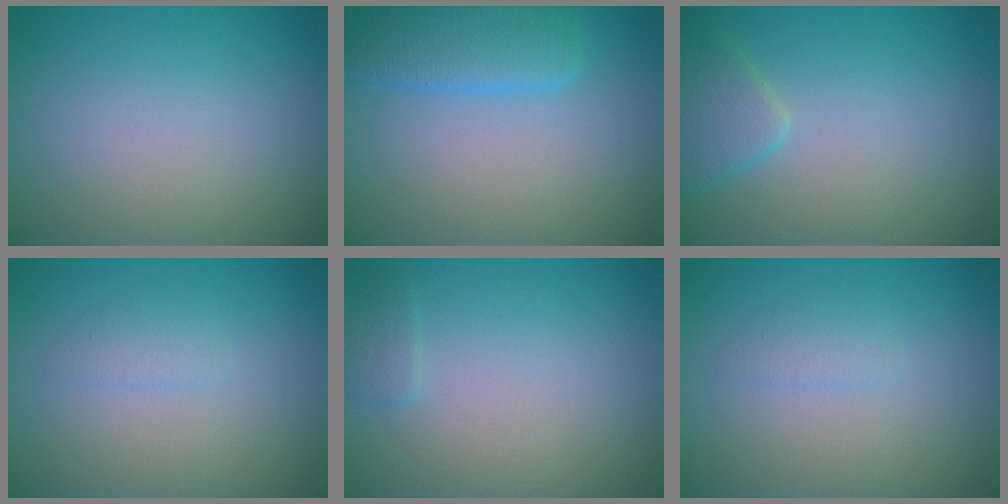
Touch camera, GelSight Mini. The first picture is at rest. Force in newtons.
{"total": 4.2, "press": 4.2, "slide": 0.2}
{"total": 2.5, "press": 2.5, "slide": 0.2}
{"total": 1.0, "press": 1.0, "slide": 0.1}
{"total": 0.9, "press": 0.9, "slide": 0.1}
{"total": 1.0, "press": 1.0, "slide": 0.1}